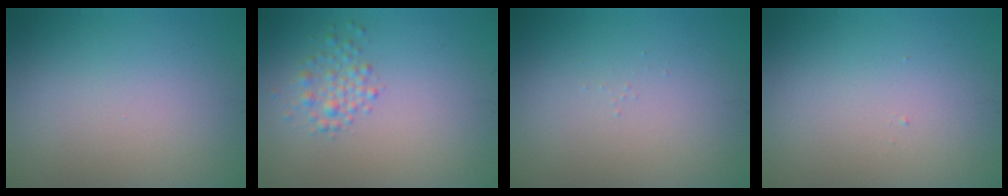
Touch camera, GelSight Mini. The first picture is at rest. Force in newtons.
{"total": 1.9, "press": 1.9, "slide": 0.1}
{"total": 0.0}
{"total": 0.0}